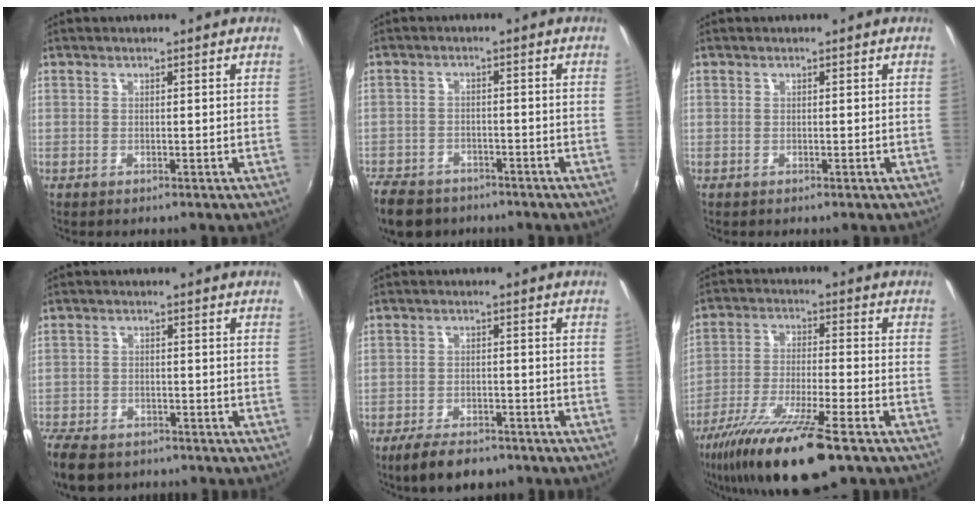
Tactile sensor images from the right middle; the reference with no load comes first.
{"total": 11.6, "force": [-8.6, 6.5, 4.3], "torque": [-0.129, -0.012, -0.143]}
{"total": 0.0}
{"total": 10.3, "force": [-7.8, 5.1, 4.3], "torque": [-0.124, -0.022, -0.138]}
{"total": 8.0, "force": [-6.1, 3.3, 3.9], "torque": [-0.097, -0.006, -0.100]}
{"total": 18.0, "force": [-12.8, 2.4, 12.5], "torque": [-0.246, -0.049, -0.227]}